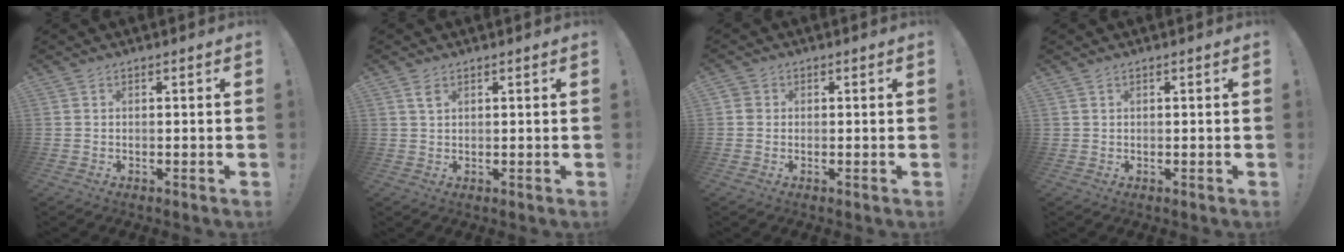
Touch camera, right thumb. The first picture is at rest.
{"total": 2.3, "force": [1.3, 1.1, 1.6], "torque": [-0.020, -0.006, 0.022]}
{"total": 1.8, "force": [0.2, 1.7, 0.6], "torque": [-0.012, 0.006, 0.004]}
{"total": 0.8, "force": [0.6, 0.5, 0.2], "torque": [-0.005, 0.001, 0.011]}